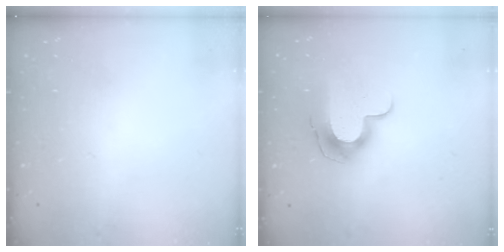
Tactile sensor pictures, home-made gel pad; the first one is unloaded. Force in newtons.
{"total": 10.0, "press": 9.9, "slide": 1.1}